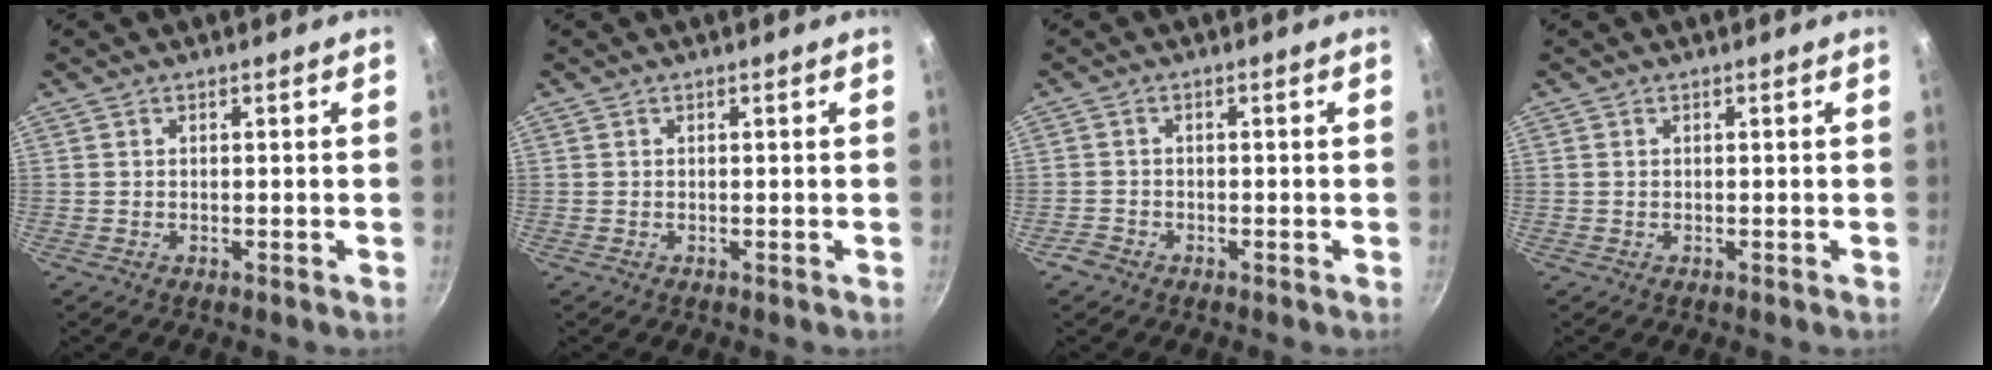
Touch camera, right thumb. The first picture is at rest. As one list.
[{"total": 0.0}, {"total": 2.0, "force": [-1.5, 1.3, 0.5], "torque": [-0.010, 0.014, -0.027]}, {"total": 0.0}]